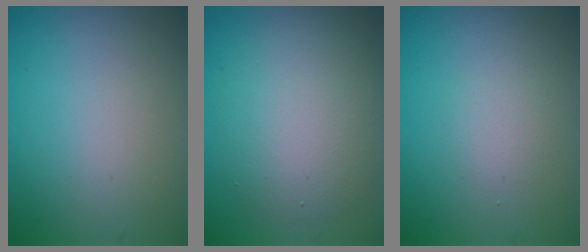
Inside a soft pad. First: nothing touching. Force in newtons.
{"total": 6.0, "press": 6.0, "slide": 0.4}
{"total": 1.3, "press": 1.3, "slide": 0.1}